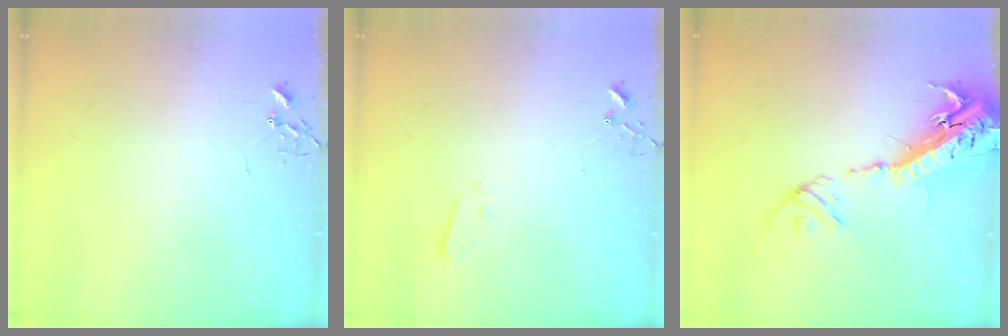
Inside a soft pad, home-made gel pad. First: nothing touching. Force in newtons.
{"total": 3.2, "press": 3.2, "slide": 0.1}
{"total": 23.7, "press": 23.1, "slide": 5.3}